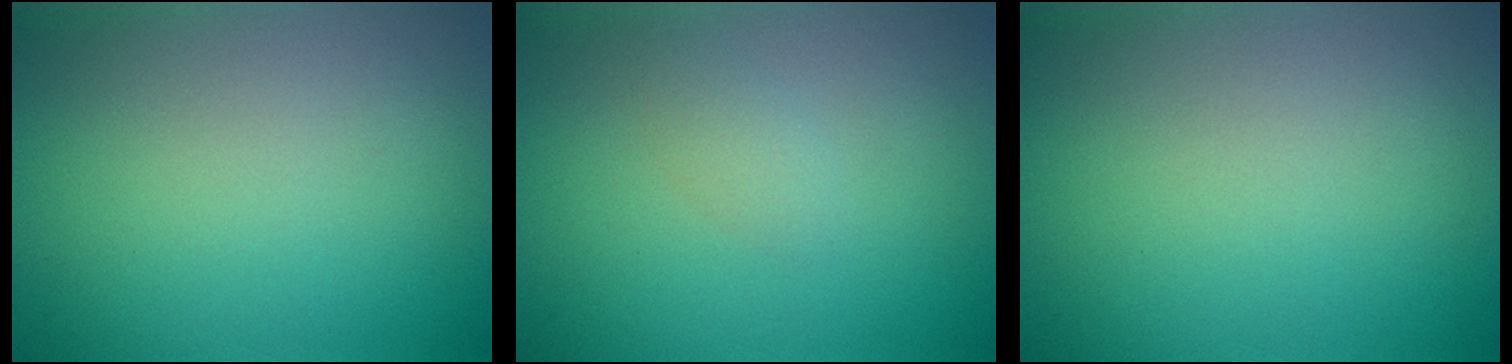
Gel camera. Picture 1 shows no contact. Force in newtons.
{"total": 1.2, "press": 1.2, "slide": 0.1}
{"total": 0.0}